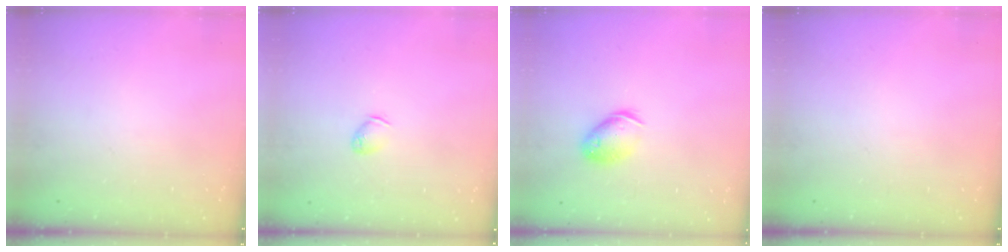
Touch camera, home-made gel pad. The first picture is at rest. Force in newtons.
{"total": 3.3, "press": 3.2, "slide": 0.6}
{"total": 11.2, "press": 11.1, "slide": 1.6}
{"total": 0.0}